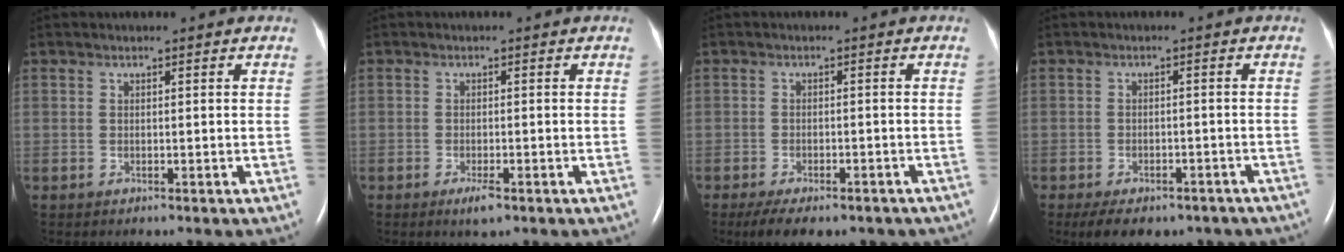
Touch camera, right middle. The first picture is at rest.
{"total": 2.2, "force": [-1.3, 0.5, 1.7], "torque": [-0.032, -0.003, -0.021]}
{"total": 10.7, "force": [-8.1, 4.1, 5.6], "torque": [-0.081, -0.004, -0.107]}
{"total": 12.7, "force": [-9.6, 5.9, 5.8], "torque": [-0.096, -0.004, -0.114]}